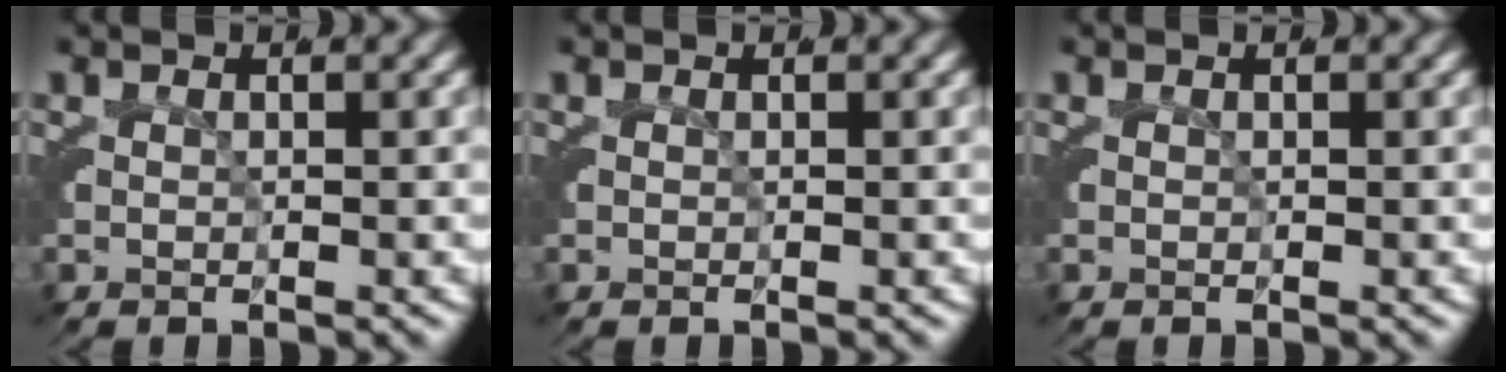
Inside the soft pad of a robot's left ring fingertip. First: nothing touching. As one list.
[{"total": 0.0}, {"total": 0.0}]